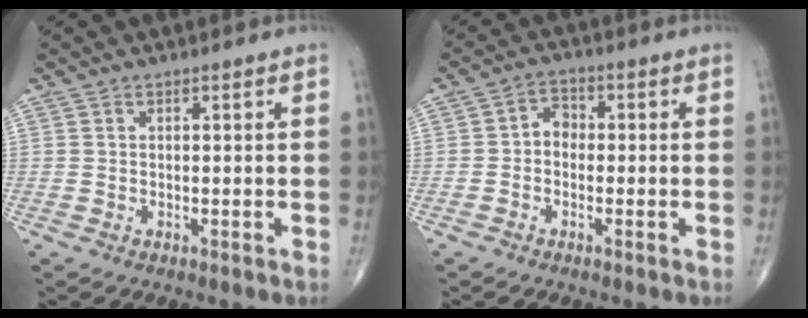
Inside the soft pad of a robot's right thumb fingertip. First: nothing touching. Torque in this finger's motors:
{"motor_torque": [0.11, 0.12, 0.27, -0.26, -0.02]}